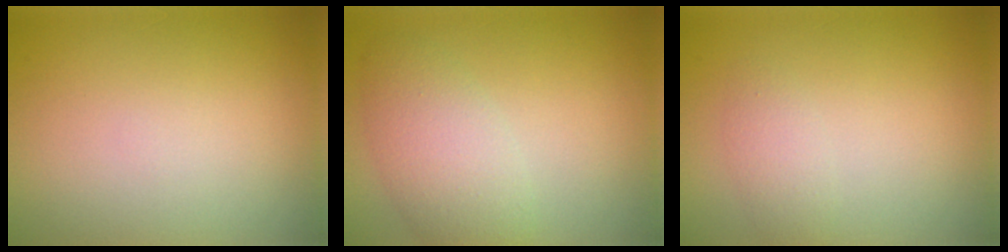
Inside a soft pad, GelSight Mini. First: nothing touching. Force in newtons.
{"total": 4.3, "press": 4.3, "slide": 0.1}
{"total": 1.5, "press": 1.5, "slide": 0.2}